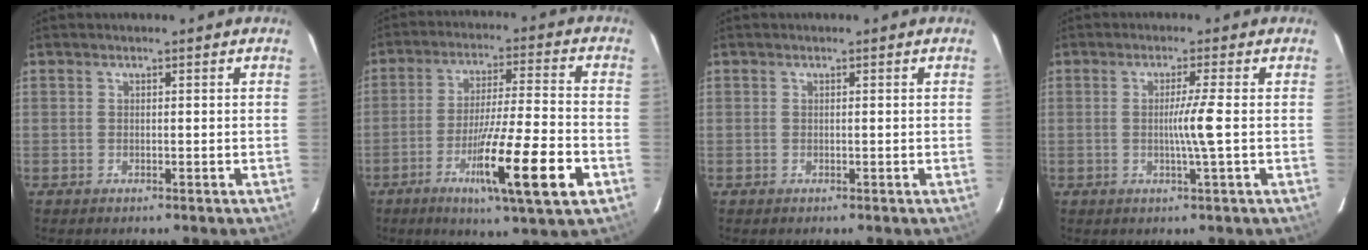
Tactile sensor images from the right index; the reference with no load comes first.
{"total": 15.2, "force": [-6.2, 0.0, 13.9], "torque": [-0.235, -0.022, -0.099]}
{"total": 0.0}
{"total": 3.9, "force": [-0.3, -1.2, 3.7], "torque": [-0.067, -0.007, -0.006]}